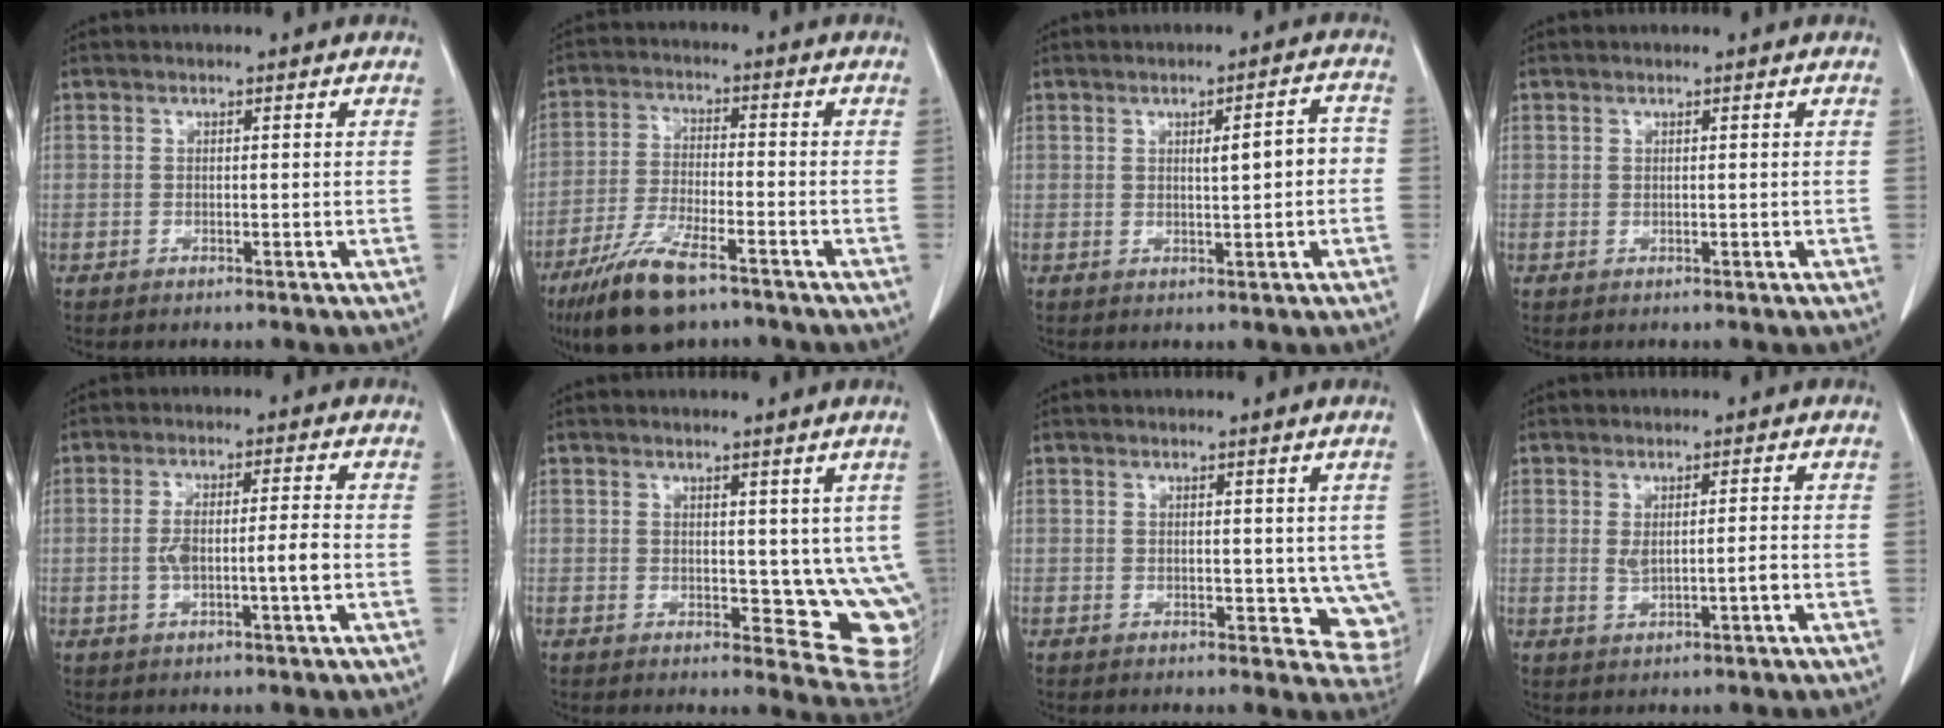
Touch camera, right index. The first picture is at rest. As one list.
[{"total": 11.2, "force": [-7.6, 2.8, 7.8], "torque": [-0.157, -0.023, -0.134]}, {"total": 4.4, "force": [-0.1, 1.0, 4.3], "torque": [-0.064, 0.014, 0.001]}, {"total": 0.0}, {"total": 5.8, "force": [-1.1, 0.6, 5.7], "torque": [-0.115, 0.010, -0.016]}, {"total": 8.9, "force": [1.9, 4.8, 7.2], "torque": [-0.058, -0.017, 0.030]}, {"total": 5.6, "force": [0.8, 3.5, 4.3], "torque": [-0.025, -0.010, 0.014]}, {"total": 2.6, "force": [-0.2, 0.6, 2.6], "torque": [-0.048, -0.002, 0.004]}]